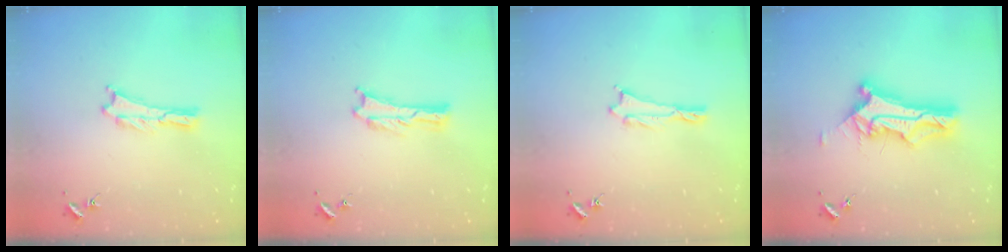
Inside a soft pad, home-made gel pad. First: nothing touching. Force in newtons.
{"total": 0.0}
{"total": 0.5, "press": 0.5, "slide": 0.2}
{"total": 10.8, "press": 10.7, "slide": 0.9}